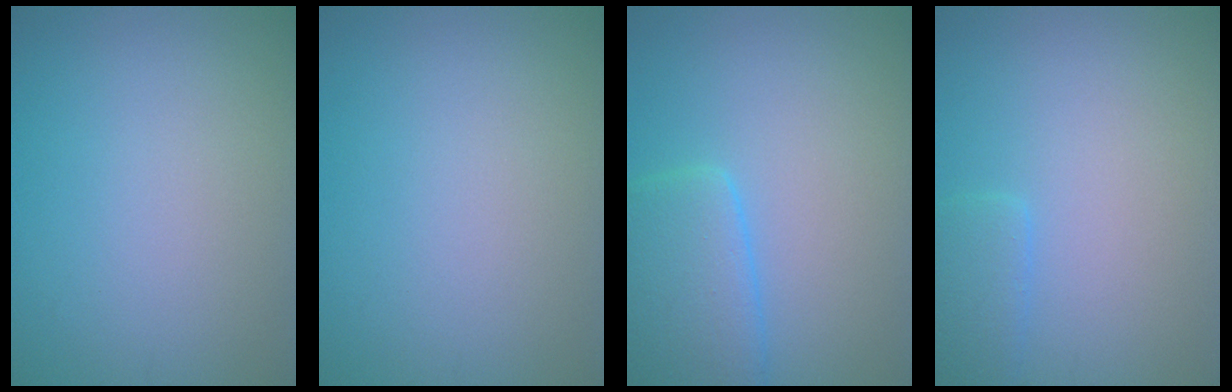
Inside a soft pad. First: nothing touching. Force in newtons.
{"total": 0.0}
{"total": 5.4, "press": 5.4, "slide": 0.3}
{"total": 1.7, "press": 1.7, "slide": 0.2}